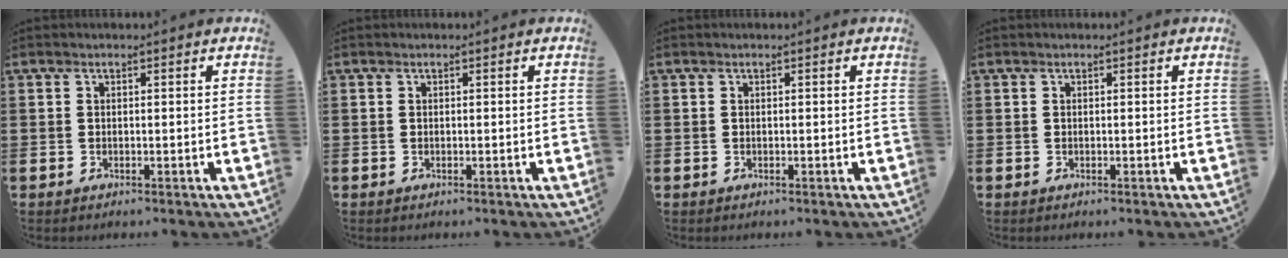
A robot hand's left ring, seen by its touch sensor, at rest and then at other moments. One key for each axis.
{"total": 0.0}
{"total": 0.0}
{"total": 0.0}